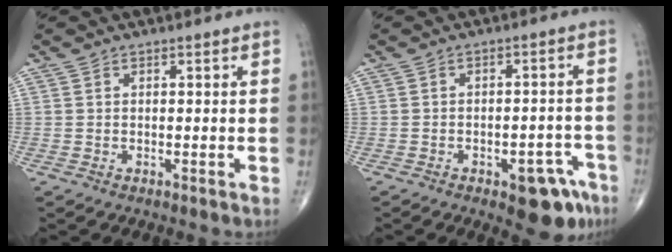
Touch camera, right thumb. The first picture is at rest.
{"total": 8.6, "force": [-4.9, 3.8, 6.0], "torque": [-0.048, 0.035, -0.056]}